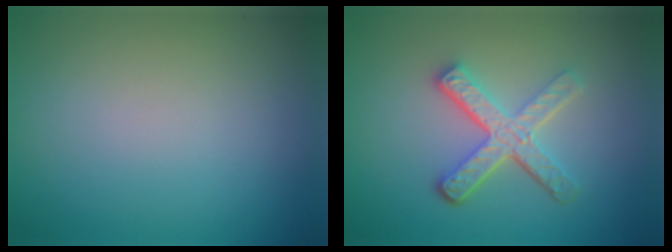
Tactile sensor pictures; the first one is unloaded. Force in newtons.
{"total": 4.7, "press": 3.5, "slide": 3.2}